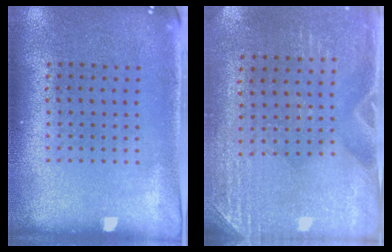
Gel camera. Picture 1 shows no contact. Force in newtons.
{"total": 2.8, "press": 2.5, "slide": 1.2}